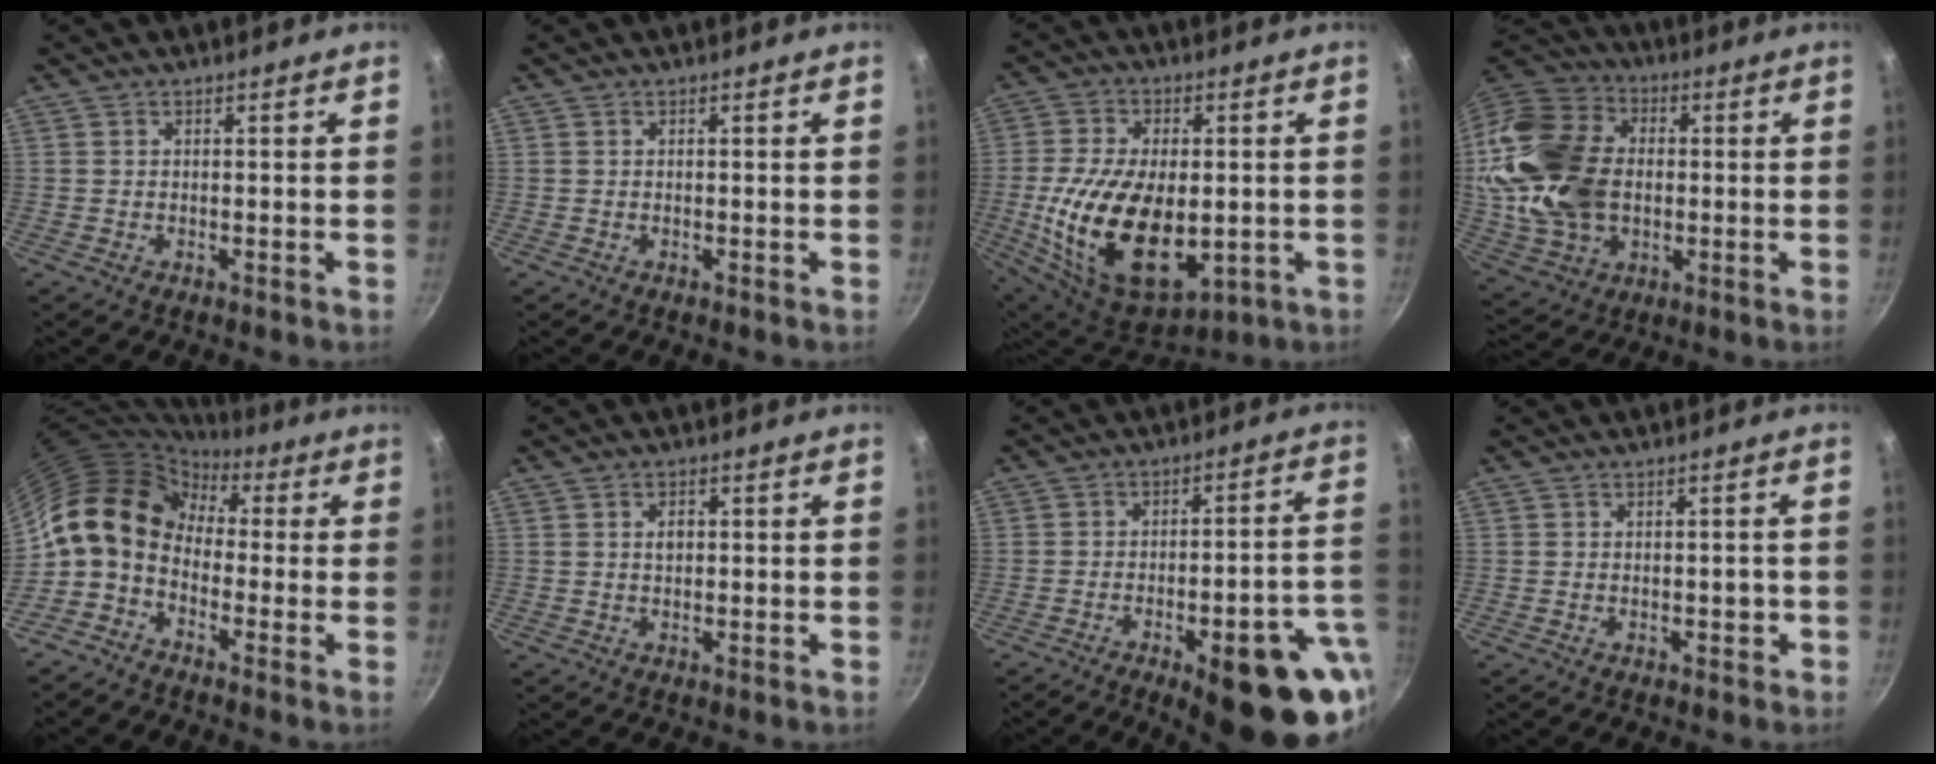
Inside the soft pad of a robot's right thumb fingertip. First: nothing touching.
{"total": 0.0}
{"total": 21.8, "force": [-2.5, 12.6, 17.6], "torque": [-0.317, -0.008, -0.027]}
{"total": 22.5, "force": [0.6, 16.5, 15.3], "torque": [-0.285, 0.024, 0.020]}
{"total": 12.2, "force": [0.1, 9.3, 8.0], "torque": [-0.117, 0.035, -0.023]}
{"total": 2.0, "force": [0.3, 1.4, 1.5], "torque": [-0.019, 0.002, 0.005]}
{"total": 21.9, "force": [-9.4, 7.3, 18.3], "torque": [-0.172, 0.030, -0.120]}
{"total": 1.6, "force": [-0.5, 1.1, 1.1], "torque": [0.000, 0.010, -0.007]}